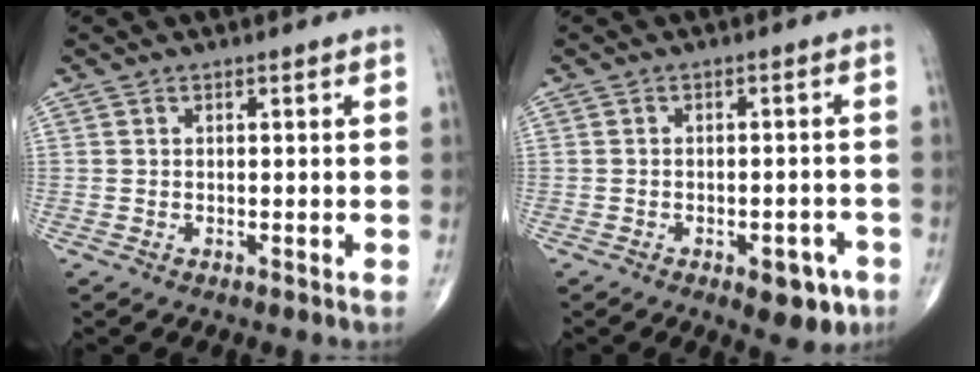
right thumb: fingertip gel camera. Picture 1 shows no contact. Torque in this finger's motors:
{"motor_torque": [0.44, 0.45, 0.06, -0.64, 0.00]}